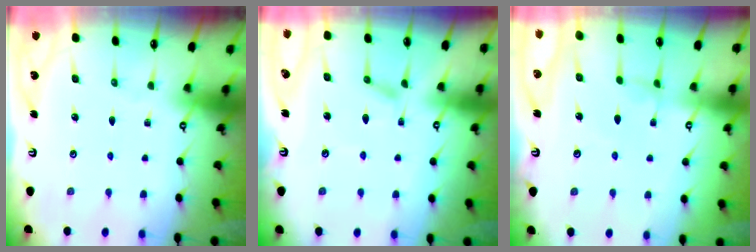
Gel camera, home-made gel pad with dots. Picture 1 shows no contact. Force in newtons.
{"total": 2.1, "press": 2.0, "slide": 0.5}
{"total": 1.6, "press": 1.5, "slide": 0.5}